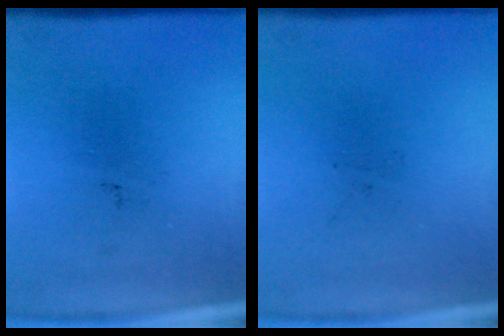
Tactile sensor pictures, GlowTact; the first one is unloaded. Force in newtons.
{"total": 0.0}